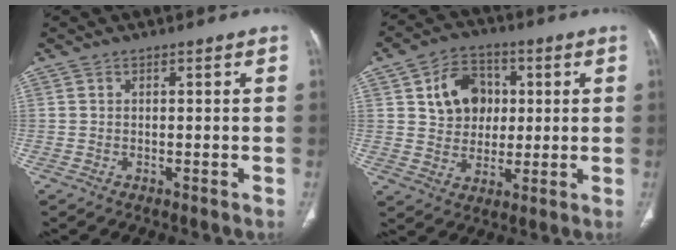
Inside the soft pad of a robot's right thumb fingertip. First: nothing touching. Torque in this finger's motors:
{"motor_torque": [-0.72, 0.91, -0.33, -0.04, 0.20]}